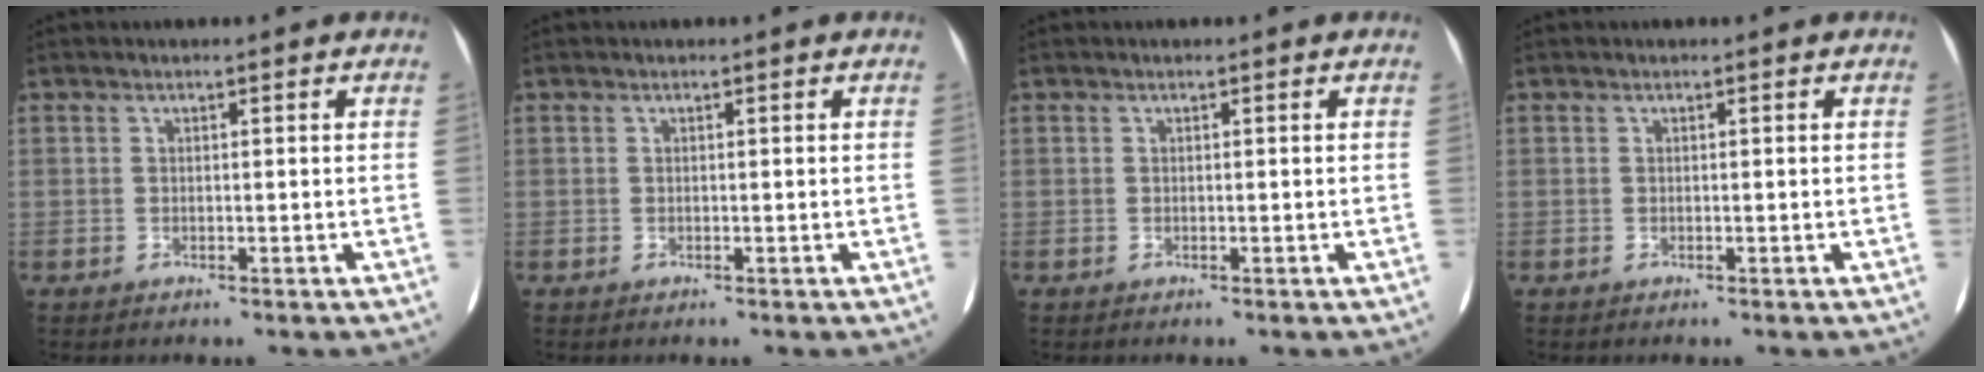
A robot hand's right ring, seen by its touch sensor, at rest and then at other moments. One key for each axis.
{"total": 0.0}
{"total": 0.0}
{"total": 0.0}